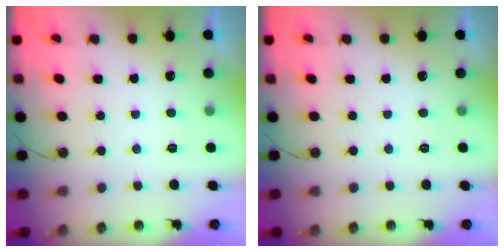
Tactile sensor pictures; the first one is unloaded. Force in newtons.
{"total": 0.0}